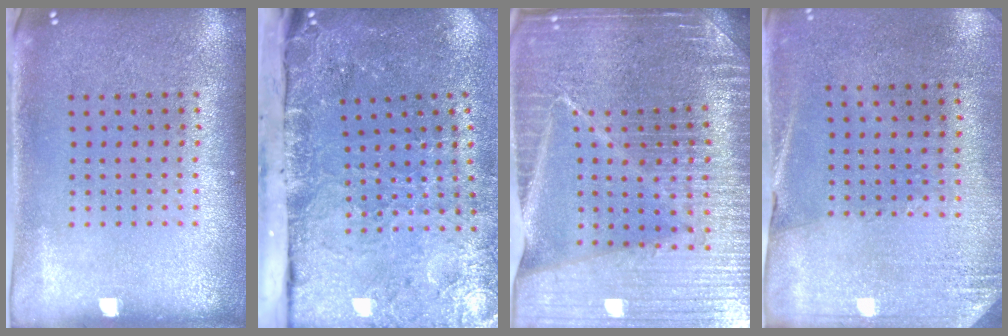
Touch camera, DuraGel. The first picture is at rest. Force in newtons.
{"total": 4.7, "press": 3.6, "slide": 3.1}
{"total": 5.5, "press": 5.0, "slide": 2.3}
{"total": 2.7, "press": 2.4, "slide": 1.2}